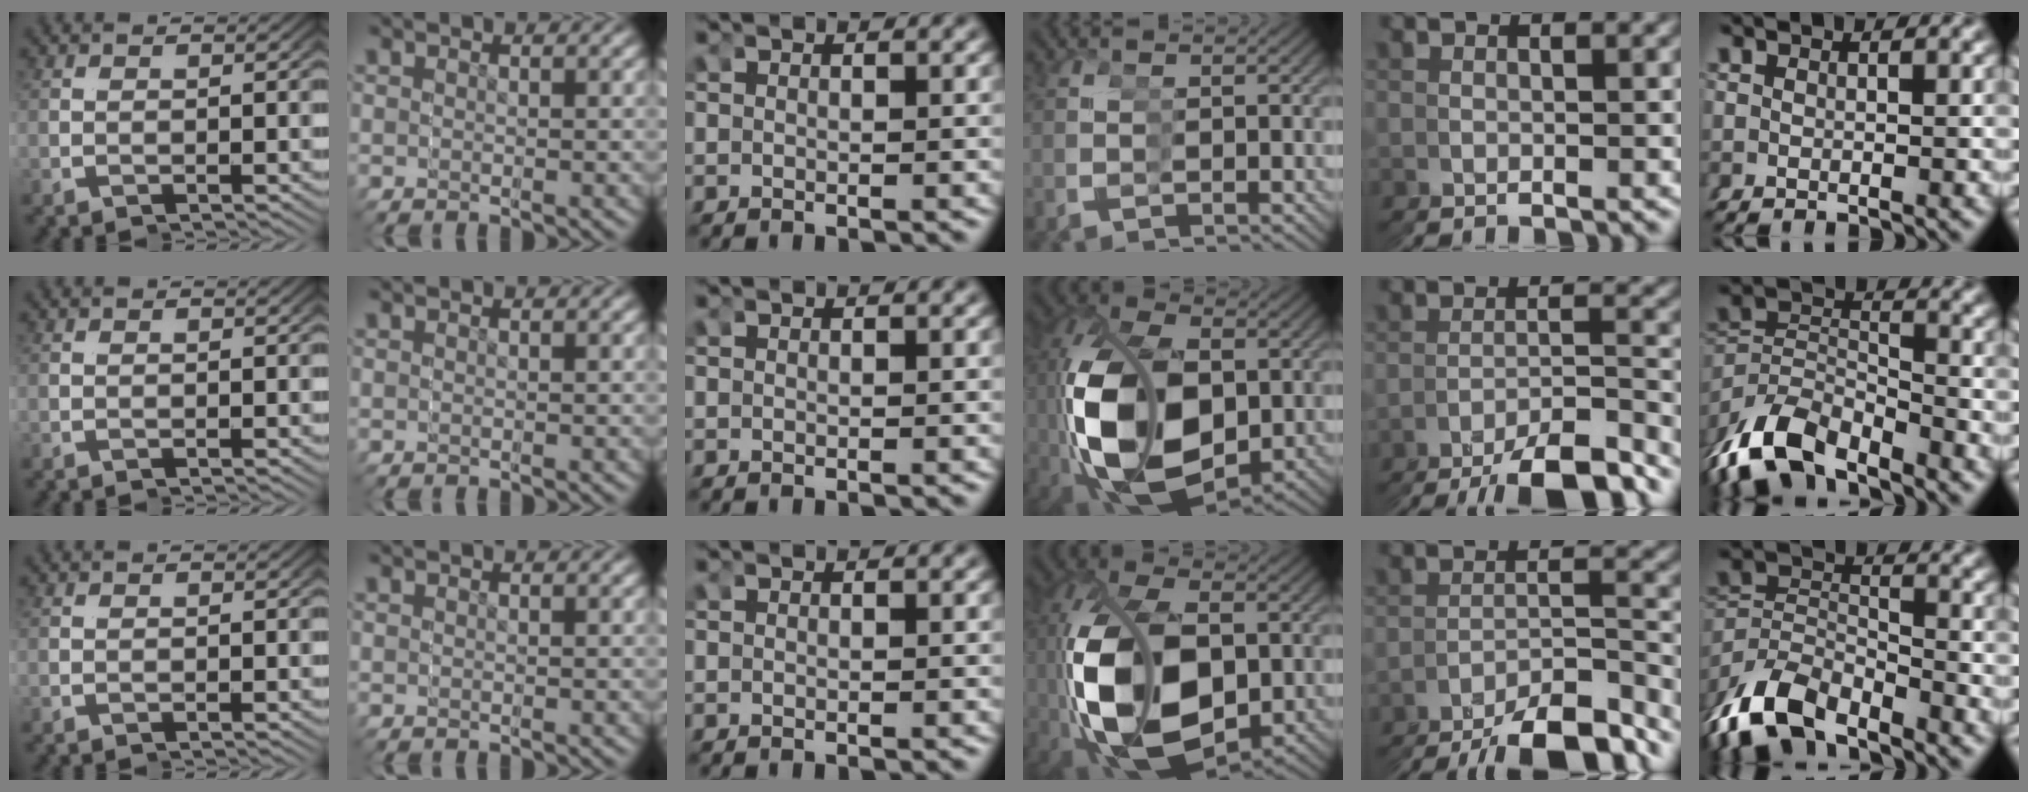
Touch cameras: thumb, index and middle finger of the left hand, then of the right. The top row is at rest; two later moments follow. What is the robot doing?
{"motion": "grasp_and_lifting", "object": "markers"}